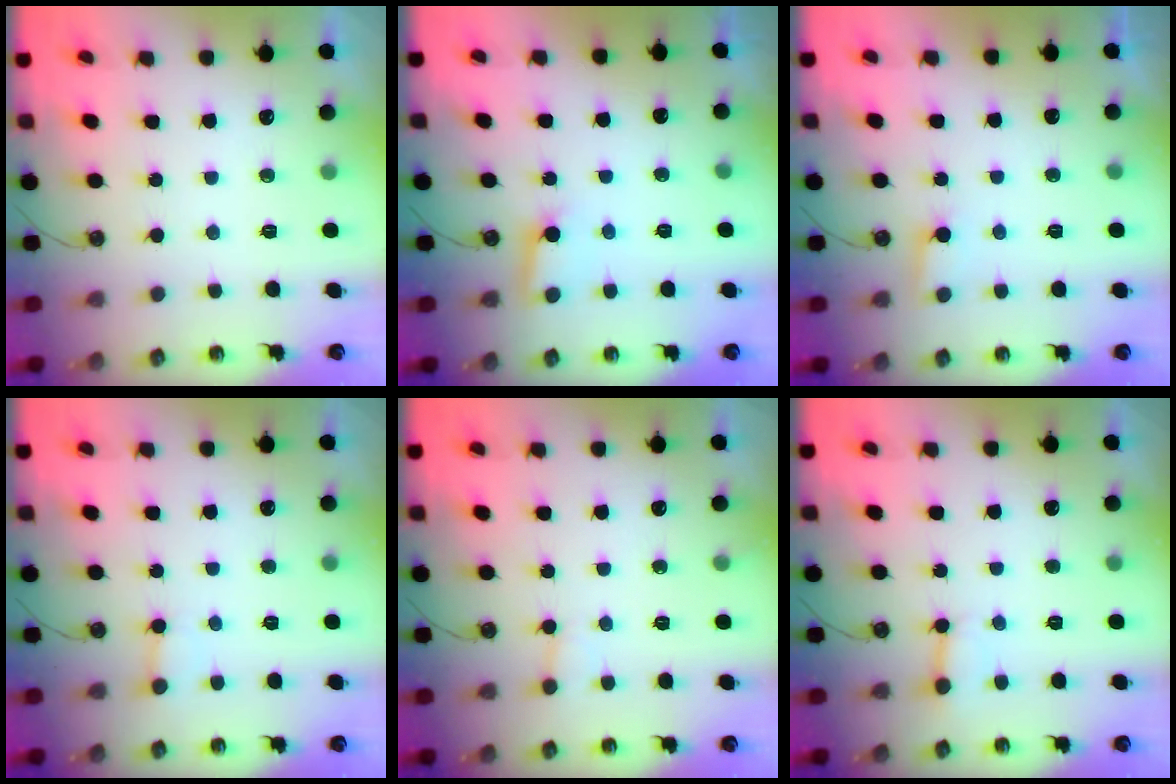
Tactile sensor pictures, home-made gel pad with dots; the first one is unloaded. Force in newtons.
{"total": 6.8, "press": 6.8, "slide": 0.5}
{"total": 4.6, "press": 4.6, "slide": 0.4}
{"total": 2.4, "press": 2.4, "slide": 0.1}
{"total": 4.7, "press": 4.7, "slide": 0.3}
{"total": 3.2, "press": 3.2, "slide": 0.6}